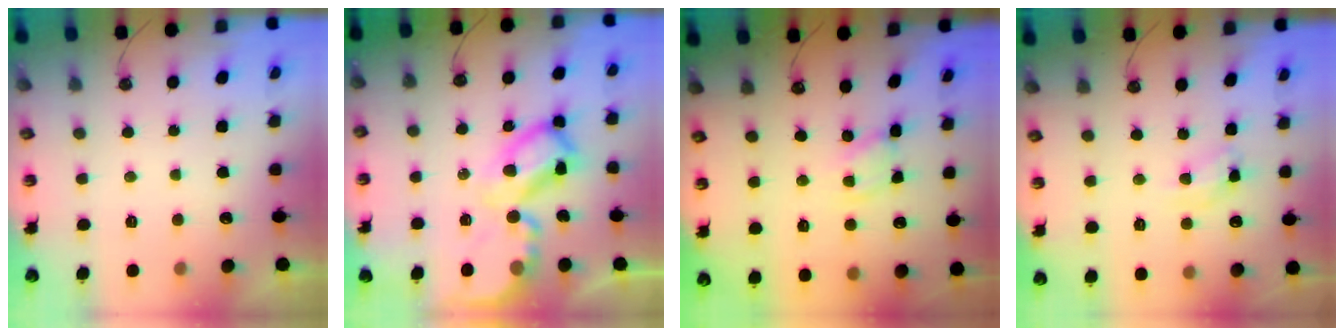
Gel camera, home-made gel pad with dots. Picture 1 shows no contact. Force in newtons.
{"total": 17.2, "press": 17.1, "slide": 1.8}
{"total": 2.8, "press": 2.8, "slide": 0.1}
{"total": 9.6, "press": 9.6, "slide": 0.7}